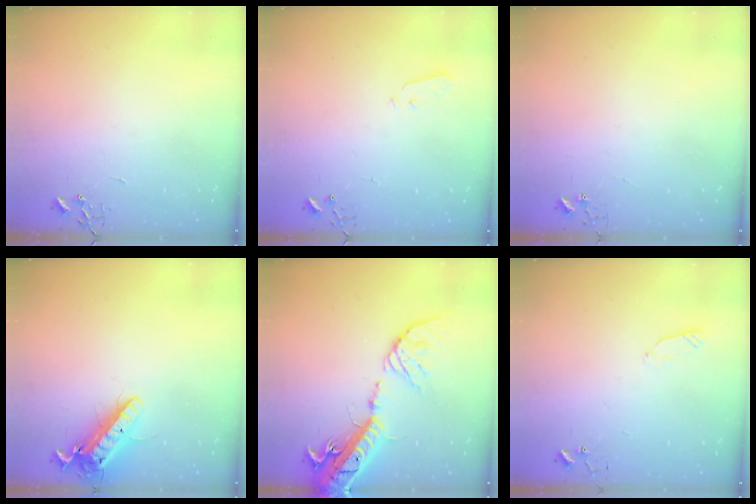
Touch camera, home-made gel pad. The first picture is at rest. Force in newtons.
{"total": 2.2, "press": 2.1, "slide": 0.3}
{"total": 3.4, "press": 3.4, "slide": 0.3}
{"total": 15.6, "press": 15.4, "slide": 2.8}
{"total": 21.1, "press": 20.7, "slide": 4.1}
{"total": 4.7, "press": 4.6, "slide": 0.9}